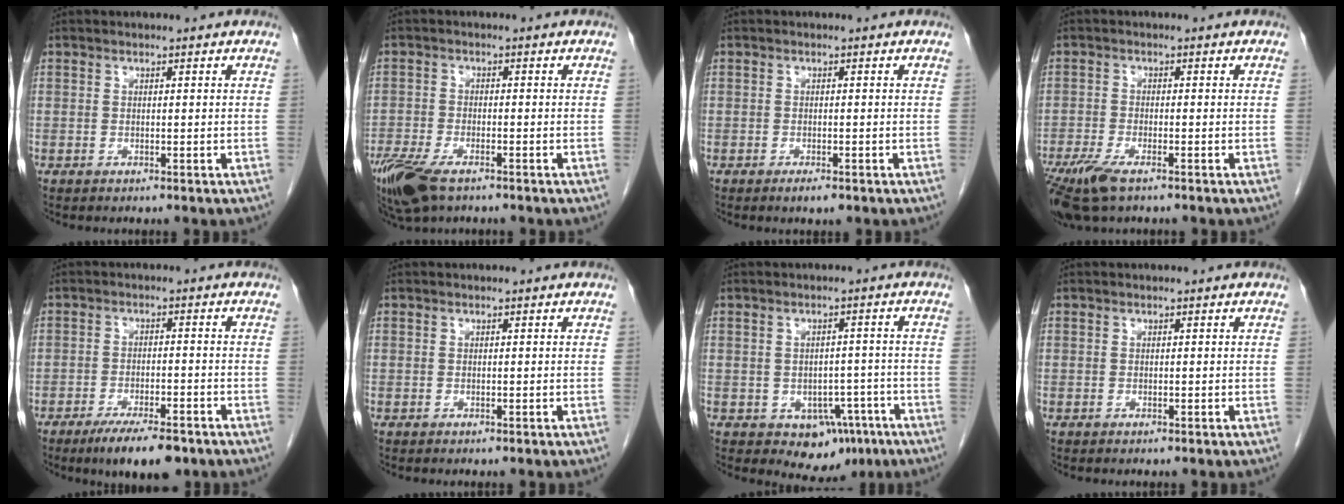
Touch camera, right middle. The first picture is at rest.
{"total": 9.3, "force": [-6.3, 3.5, 5.9], "torque": [-0.119, -0.019, -0.112]}
{"total": 1.6, "force": [-1.0, 0.4, 1.1], "torque": [-0.018, -0.002, -0.012]}
{"total": 7.4, "force": [-5.0, 2.0, 5.1], "torque": [-0.101, -0.019, -0.089]}
{"total": 8.3, "force": [-5.9, 2.0, 5.4], "torque": [-0.085, -0.011, -0.091]}
{"total": 0.0}
{"total": 6.6, "force": [-3.2, 4.4, 3.6], "torque": [-0.033, 0.009, -0.034]}
{"total": 0.0}